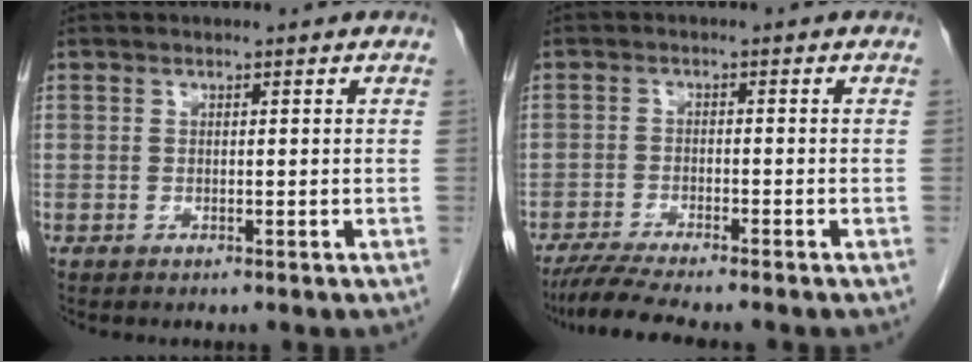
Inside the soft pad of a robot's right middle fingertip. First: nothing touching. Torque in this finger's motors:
{"motor_torque": [0.03, -0.01, 0.02, 0.06]}